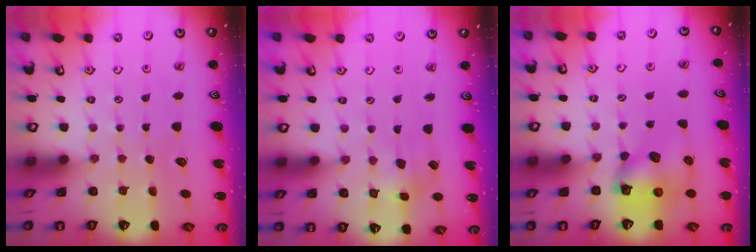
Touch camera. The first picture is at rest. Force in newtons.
{"total": 4.7, "press": 4.6, "slide": 0.6}
{"total": 8.5, "press": 8.4, "slide": 0.9}